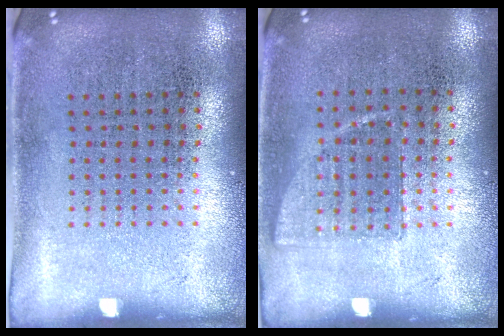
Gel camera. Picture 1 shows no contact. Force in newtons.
{"total": 0.7, "press": 0.6, "slide": 0.3}